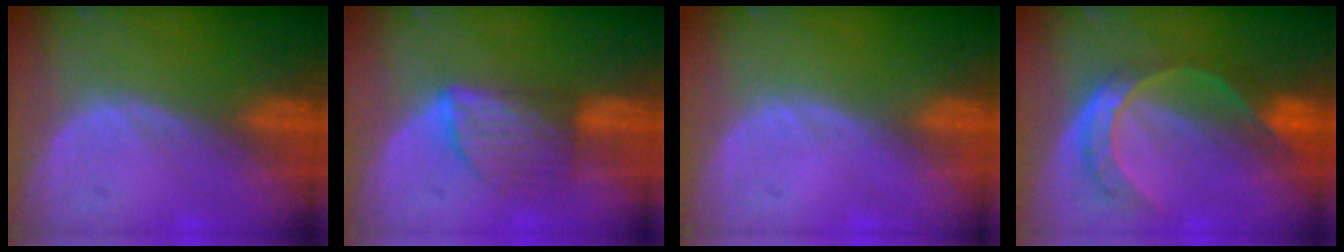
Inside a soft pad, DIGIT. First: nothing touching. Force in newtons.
{"total": 5.9, "press": 5.7, "slide": 1.5}
{"total": 0.0}
{"total": 7.7, "press": 6.4, "slide": 4.3}